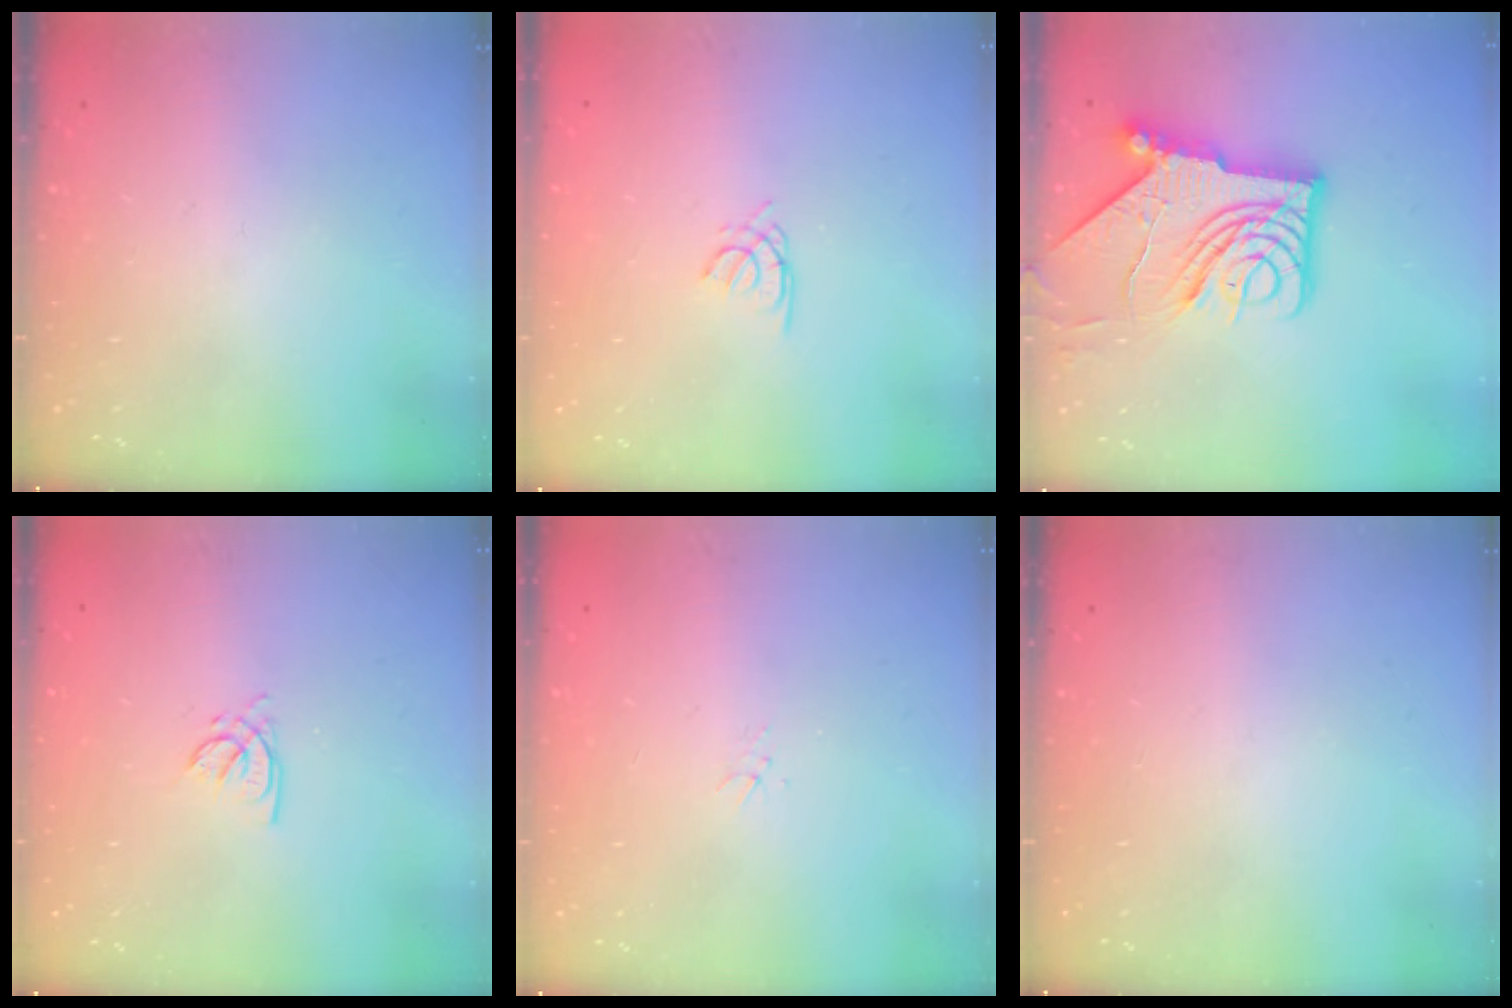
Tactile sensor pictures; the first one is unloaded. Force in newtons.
{"total": 1.5, "press": 1.4, "slide": 0.4}
{"total": 16.1, "press": 16.0, "slide": 1.9}
{"total": 2.6, "press": 2.6, "slide": 0.2}
{"total": 1.5, "press": 1.5, "slide": 0.2}
{"total": 0.0}